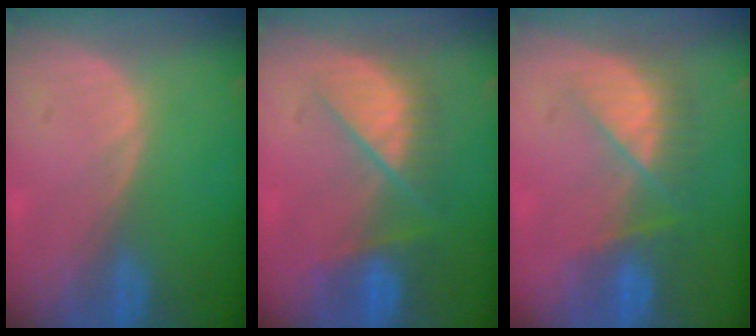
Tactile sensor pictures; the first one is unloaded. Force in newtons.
{"total": 7.2, "press": 7.2, "slide": 0.5}
{"total": 7.7, "press": 7.0, "slide": 3.2}